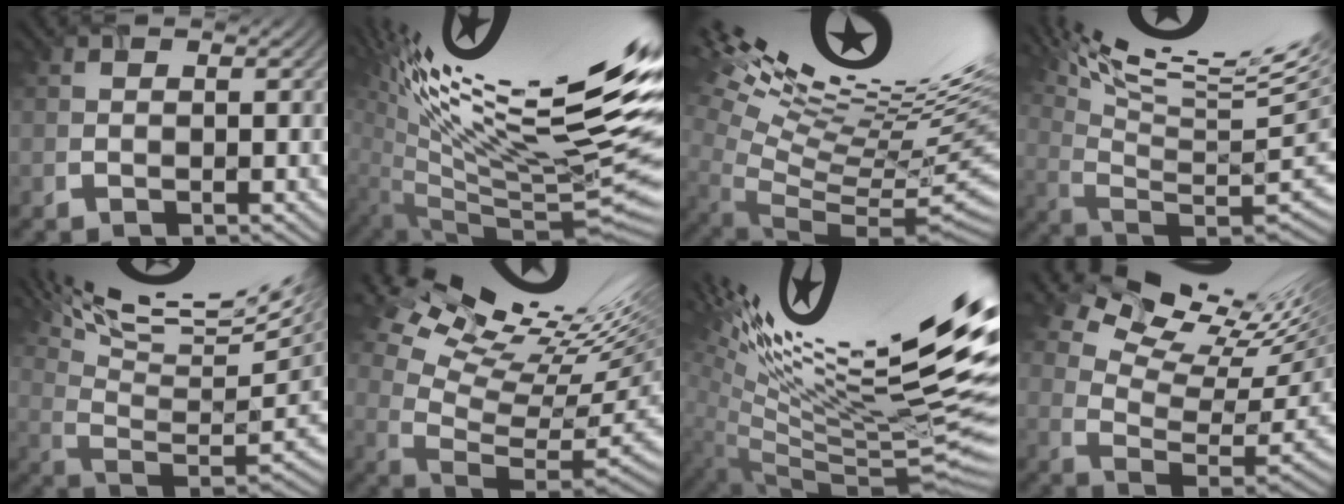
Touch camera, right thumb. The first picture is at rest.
{"total": 17.5, "force": [6.8, 3.5, 15.8], "torque": [-0.213, 0.032, 0.114]}
{"total": 19.0, "force": [9.5, 4.9, 15.7], "torque": [-0.210, 0.045, 0.172]}
{"total": 17.7, "force": [10.1, 4.1, 13.9], "torque": [-0.233, 0.015, 0.163]}
{"total": 15.7, "force": [9.1, 3.6, 12.3], "torque": [-0.227, 0.017, 0.138]}
{"total": 15.5, "force": [9.0, 5.2, 11.5], "torque": [-0.206, 0.025, 0.148]}
{"total": 19.0, "force": [8.2, 4.5, 16.6], "torque": [-0.212, 0.038, 0.130]}
{"total": 12.9, "force": [8.2, 4.7, 8.7], "torque": [-0.171, 0.018, 0.123]}